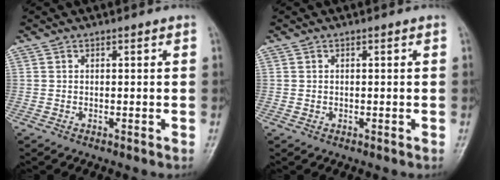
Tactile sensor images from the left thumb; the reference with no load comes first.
{"total": 0.6, "force": [-0.1, 0.5, 0.2], "torque": [0.001, 0.002, -0.001]}